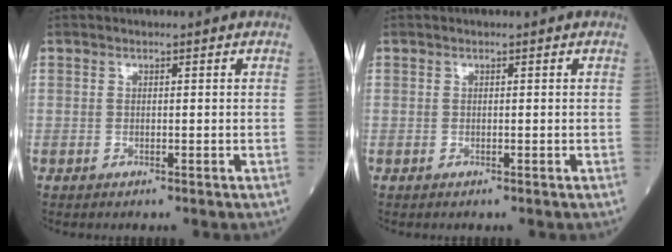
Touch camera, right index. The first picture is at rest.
{"total": 0.0}